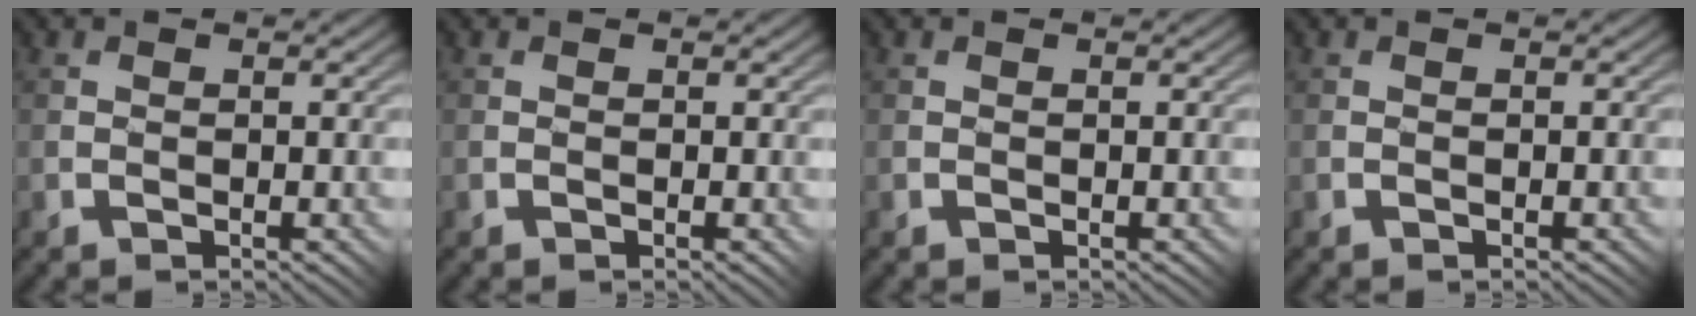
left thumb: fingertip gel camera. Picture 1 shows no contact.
{"total": 0.0}
{"total": 0.0}
{"total": 0.0}